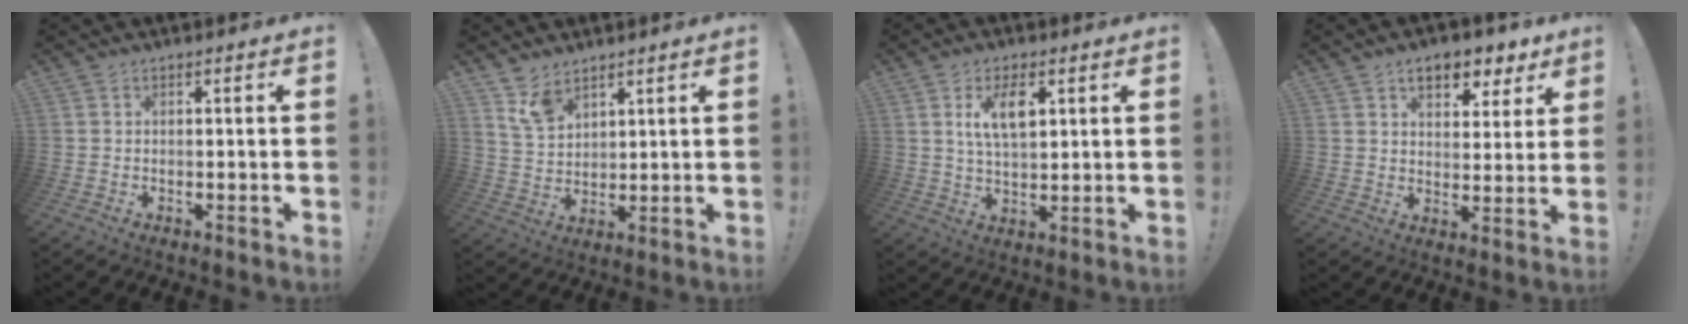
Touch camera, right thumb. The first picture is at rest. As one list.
[{"total": 7.8, "force": [6.0, 4.2, 2.8], "torque": [-0.055, -0.033, 0.117]}, {"total": 8.8, "force": [3.5, 4.5, 6.8], "torque": [-0.110, -0.003, 0.059]}, {"total": 9.4, "force": [5.8, 5.2, 5.4], "torque": [-0.067, -0.032, 0.102]}]